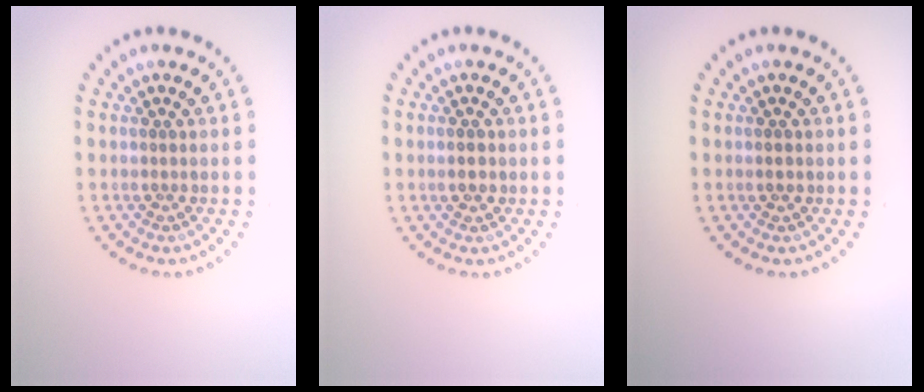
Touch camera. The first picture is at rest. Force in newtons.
{"total": 1.8, "press": 1.8, "slide": 0.1}
{"total": 1.1, "press": 1.1, "slide": 0.1}